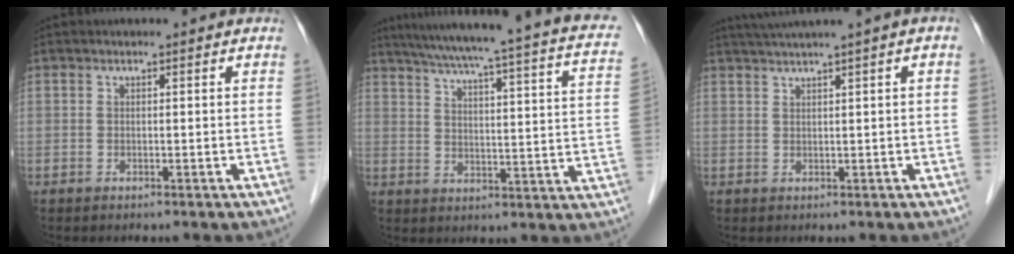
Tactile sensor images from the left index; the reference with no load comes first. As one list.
[{"total": 25.3, "force": [20.4, 1.7, 15.0], "torque": [-0.222, -0.018, 0.242]}, {"total": 4.6, "force": [2.7, -0.7, 3.6], "torque": [-0.070, 0.021, 0.052]}]